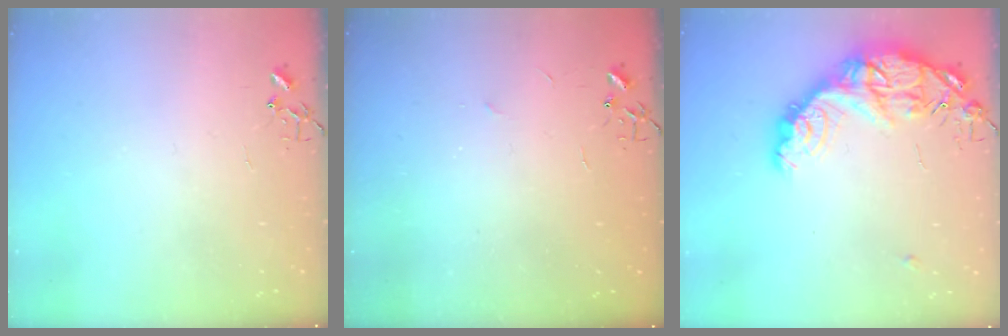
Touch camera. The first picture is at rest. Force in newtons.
{"total": 2.2, "press": 2.2, "slide": 0.3}
{"total": 17.0, "press": 16.9, "slide": 1.3}